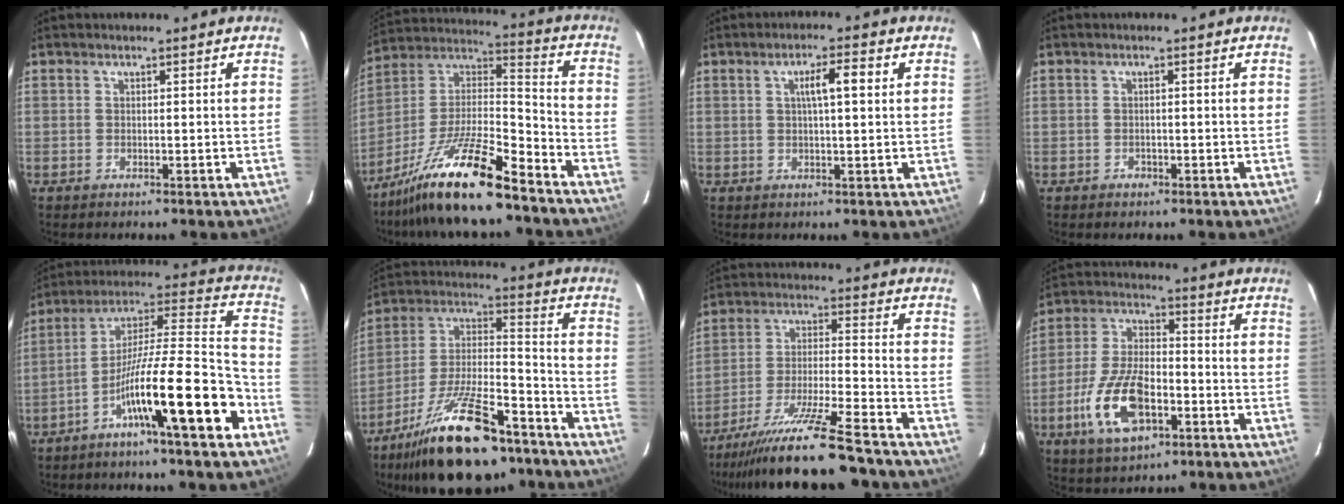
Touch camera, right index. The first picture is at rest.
{"total": 17.1, "force": [-12.6, 1.9, 11.5], "torque": [-0.224, -0.004, -0.225]}
{"total": 4.8, "force": [1.3, 0.4, 4.6], "torque": [-0.080, 0.010, 0.022]}
{"total": 0.8, "force": [-0.5, 0.6, 0.2], "torque": [-0.005, 0.003, -0.008]}
{"total": 17.1, "force": [-8.5, 0.6, 14.8], "torque": [-0.247, 0.000, -0.146]}
{"total": 20.6, "force": [-14.7, 4.9, 13.6], "torque": [-0.249, -0.012, -0.257]}
{"total": 16.6, "force": [-13.8, -0.1, 9.3], "torque": [-0.177, -0.026, -0.236]}
{"total": 13.0, "force": [-5.2, 5.6, 10.5], "torque": [-0.223, 0.004, -0.092]}